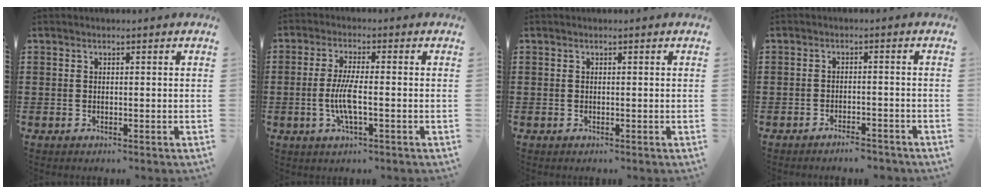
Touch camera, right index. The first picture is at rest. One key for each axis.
{"total": 5.4, "fx": -1.0, "fy": 1.1, "fz": 5.2, "tx": -0.110, "ty": -0.004, "tz": -0.026}
{"total": 0.0}
{"total": 2.3, "fx": -2.3, "fy": 0.2, "fz": 0.5, "tx": -0.011, "ty": 0.002, "tz": -0.045}